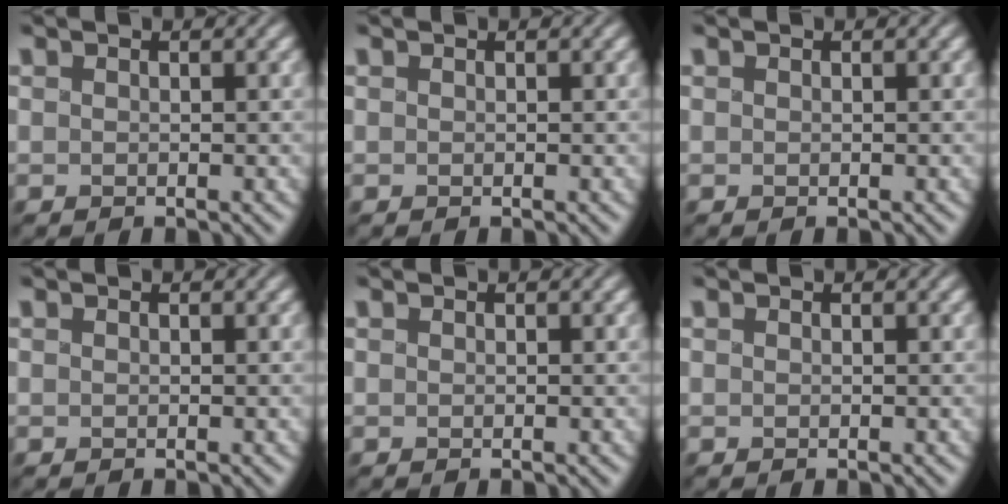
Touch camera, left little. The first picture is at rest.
{"total": 0.0}
{"total": 0.0}
{"total": 0.0}
{"total": 0.0}
{"total": 0.0}